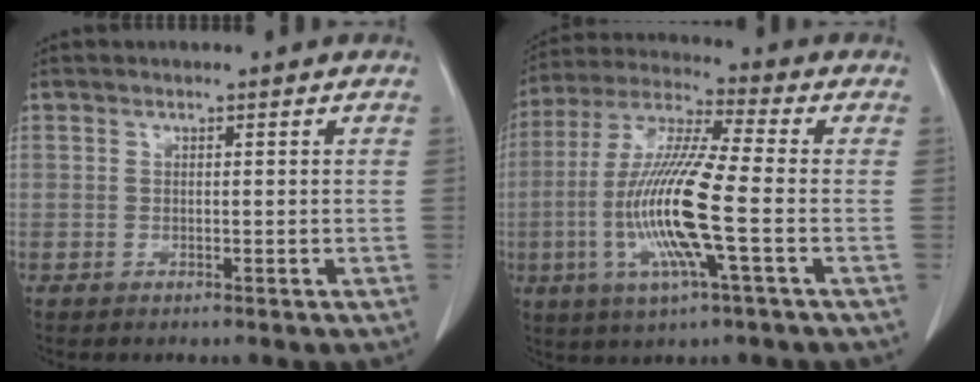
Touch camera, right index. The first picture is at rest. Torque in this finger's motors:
{"motor_torque": [1.87, -0.27, 0.57, 0.15]}